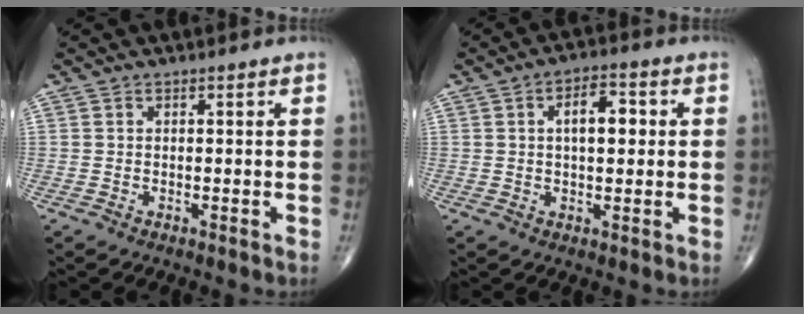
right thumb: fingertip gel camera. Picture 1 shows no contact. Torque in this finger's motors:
{"motor_torque": [0.55, 2.11, 0.89, 0.11, 0.00]}